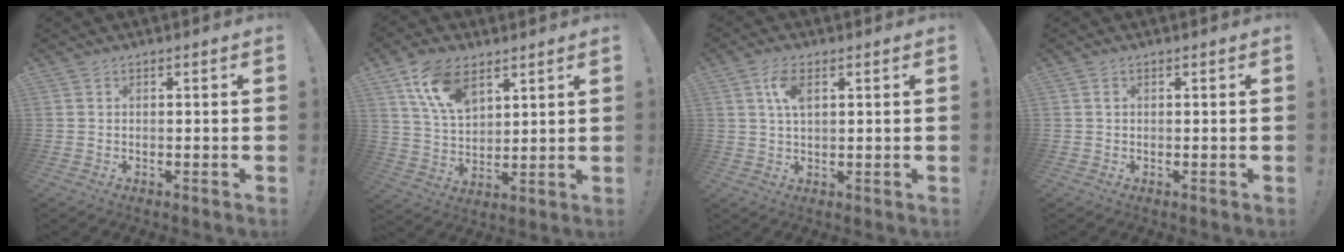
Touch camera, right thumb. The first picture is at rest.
{"total": 12.9, "force": [7.6, 7.4, 7.5], "torque": [-0.134, -0.024, 0.146]}
{"total": 6.0, "force": [1.9, 3.0, 4.8], "torque": [-0.084, 0.001, 0.032]}
{"total": 0.6, "force": [0.0, 0.3, 0.5], "torque": [-0.012, 0.004, -0.001]}